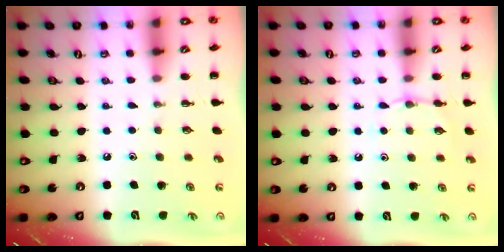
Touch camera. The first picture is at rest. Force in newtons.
{"total": 5.1, "press": 4.9, "slide": 1.5}